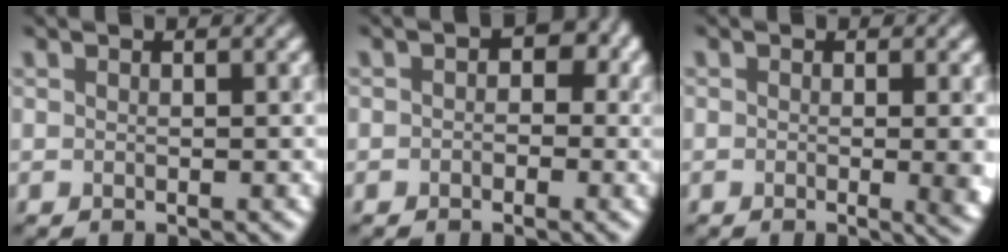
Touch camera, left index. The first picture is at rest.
{"total": 2.7, "force": [0.2, 2.0, 1.7], "torque": [-0.007, 0.004, -0.009]}
{"total": 4.1, "force": [-0.4, 1.7, 3.7], "torque": [-0.031, -0.007, -0.004]}